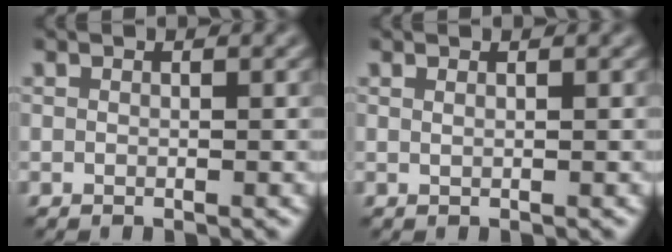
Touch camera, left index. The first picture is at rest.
{"total": 0.7, "force": [0.5, 0.3, 0.5], "torque": [-0.004, -0.004, -0.001]}